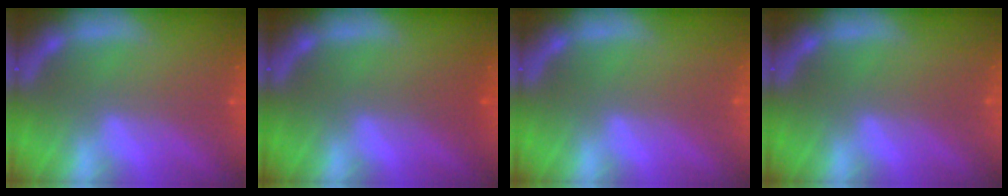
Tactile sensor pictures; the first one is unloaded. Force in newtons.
{"total": 1.0}
{"total": 0.0}
{"total": 0.0}